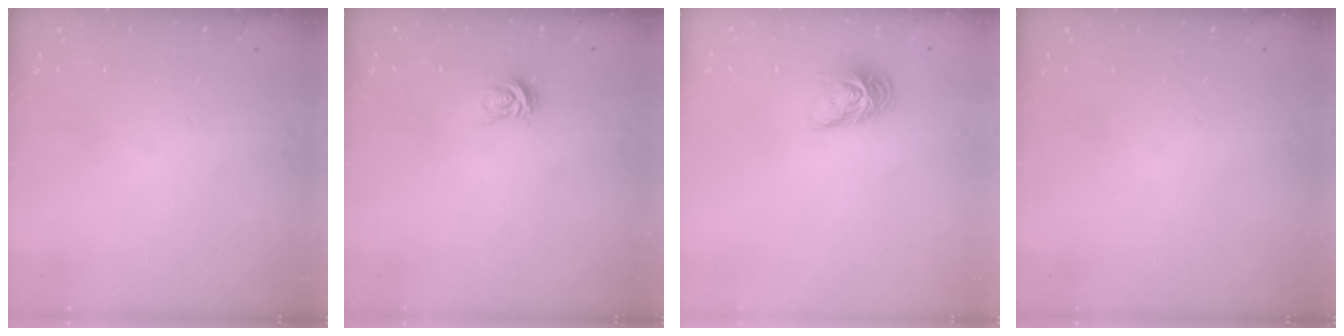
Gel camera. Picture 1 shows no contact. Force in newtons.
{"total": 4.1, "press": 4.1, "slide": 0.6}
{"total": 8.6, "press": 8.6, "slide": 0.6}
{"total": 0.0}